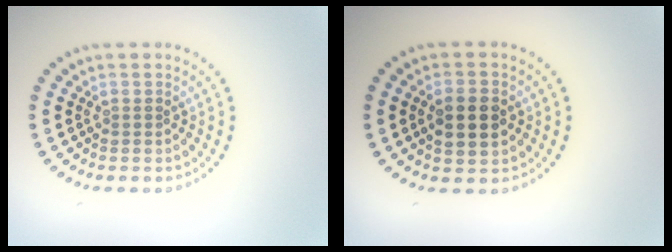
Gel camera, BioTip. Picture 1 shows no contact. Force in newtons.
{"total": 3.6, "press": 3.6, "slide": 0.0}